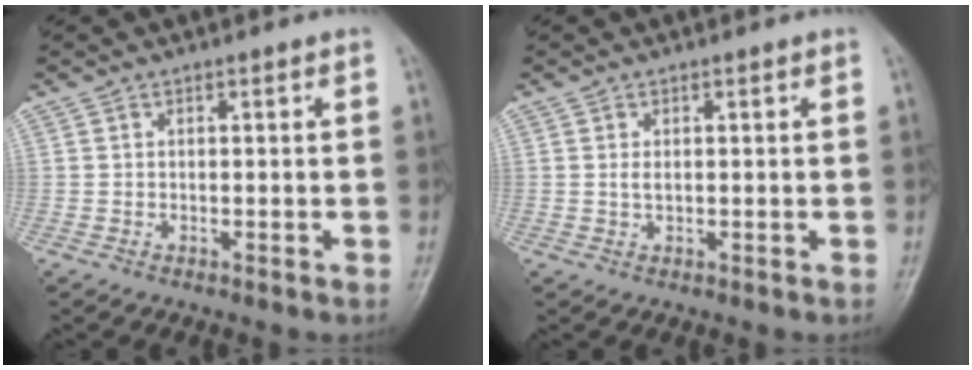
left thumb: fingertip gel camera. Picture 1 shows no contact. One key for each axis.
{"total": 1.3, "fx": 0.3, "fy": 0.6, "fz": 1.1, "tx": -0.022, "ty": -0.002, "tz": 0.008}